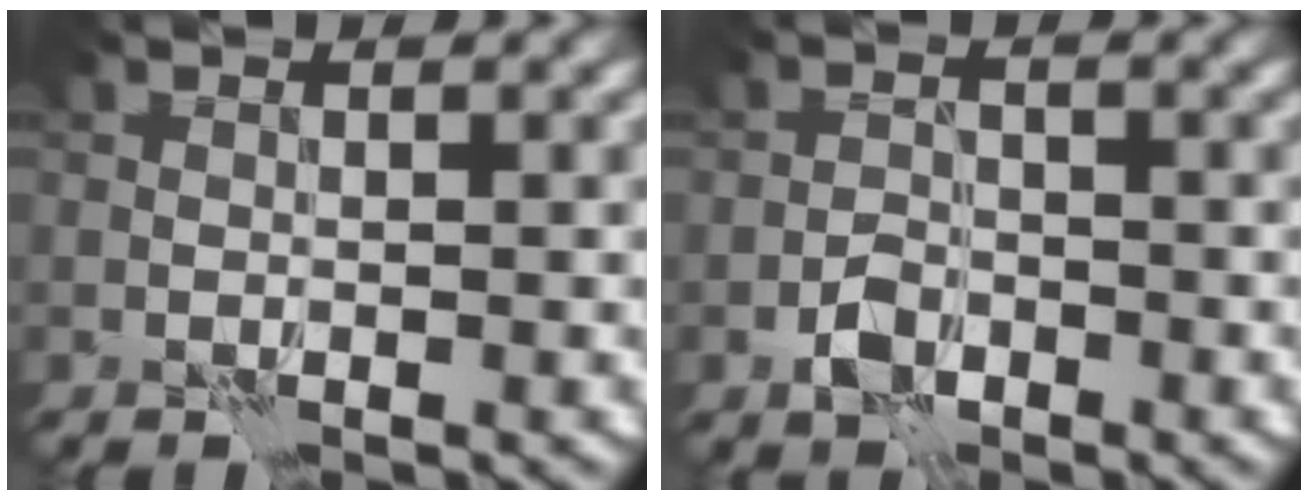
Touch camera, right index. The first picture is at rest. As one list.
[{"total": 2.6, "force": [-1.5, 1.6, 1.4], "torque": [-0.024, 0.005, -0.032]}]